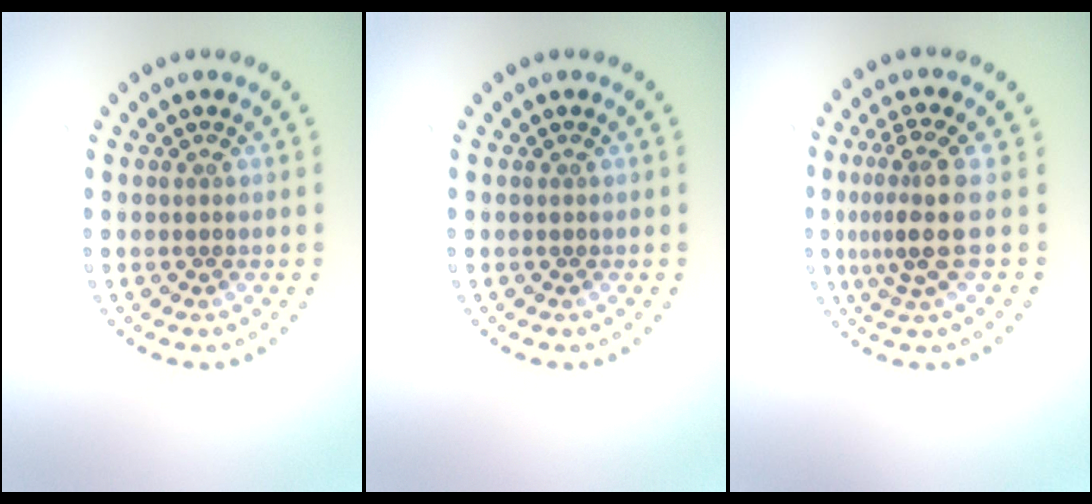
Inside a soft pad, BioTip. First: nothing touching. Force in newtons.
{"total": 0.0}
{"total": 3.7, "press": 2.8, "slide": 2.4}